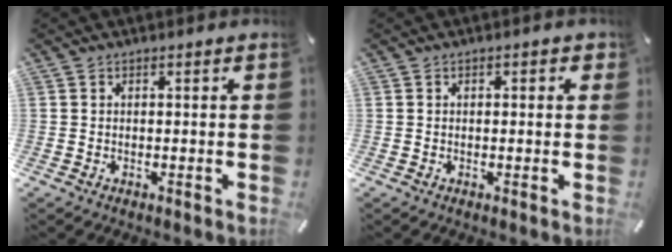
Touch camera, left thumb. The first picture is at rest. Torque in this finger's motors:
{"motor_torque": [-0.14, -0.14, 0.14, 0.15, -0.09]}